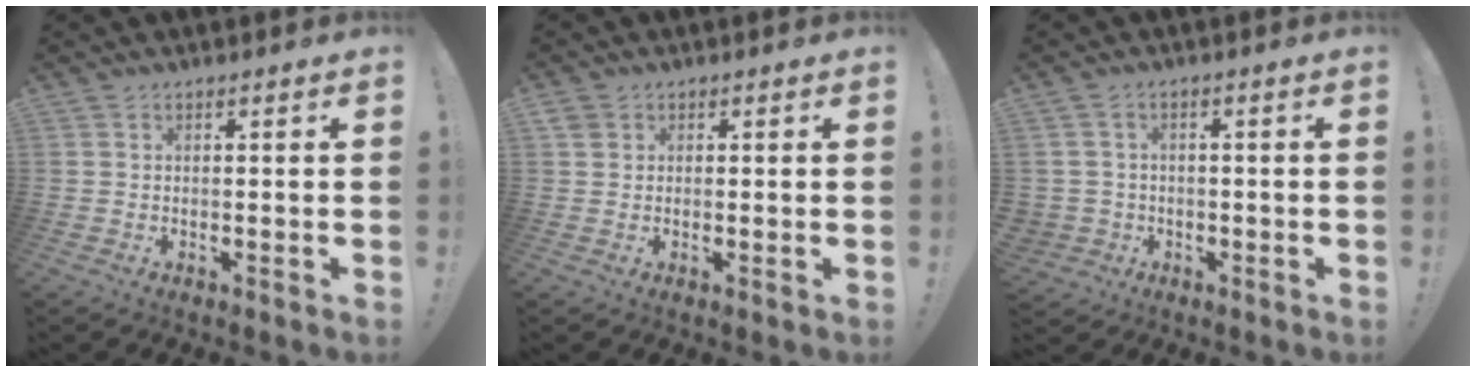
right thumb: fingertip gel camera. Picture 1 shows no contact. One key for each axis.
{"total": 2.3, "fx": 0.9, "fy": 2.0, "fz": 0.6, "tx": -0.012, "ty": 0.003, "tz": 0.019}
{"total": 3.7, "fx": -0.2, "fy": 3.6, "fz": 1.0, "tx": -0.022, "ty": 0.008, "tz": 0.000}